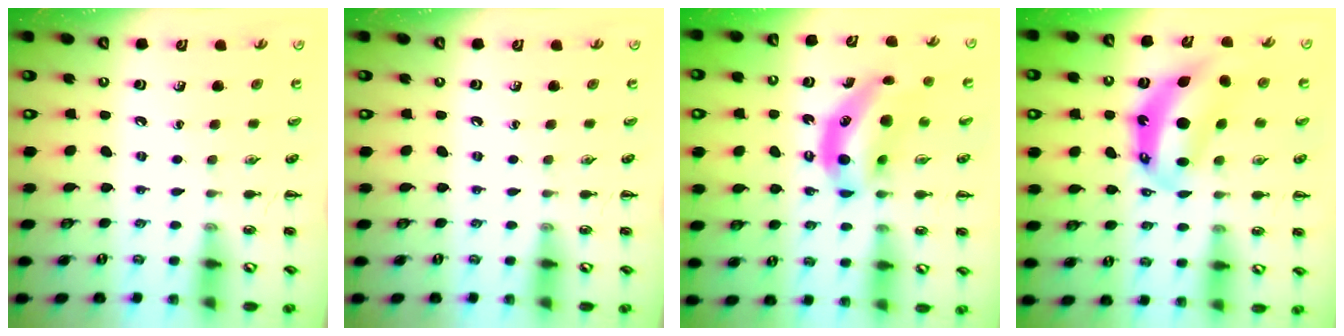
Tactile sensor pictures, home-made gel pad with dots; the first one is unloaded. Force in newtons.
{"total": 0.0}
{"total": 11.5, "press": 11.2, "slide": 2.9}
{"total": 8.9, "press": 8.7, "slide": 1.9}